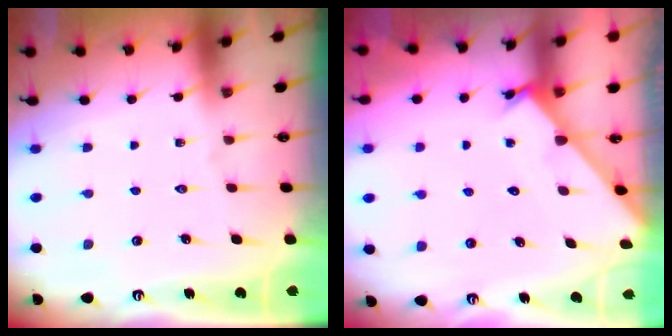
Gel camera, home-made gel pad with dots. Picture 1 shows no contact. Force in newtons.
{"total": 1.2, "press": 1.2, "slide": 0.1}